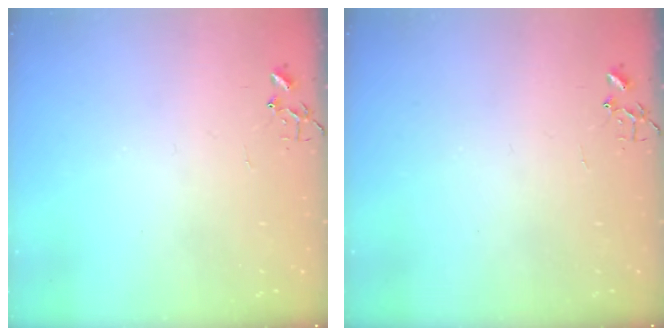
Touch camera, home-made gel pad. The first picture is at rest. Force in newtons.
{"total": 0.0}